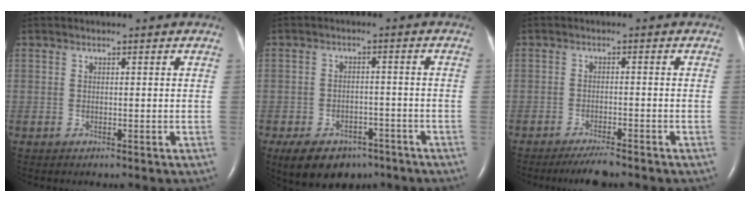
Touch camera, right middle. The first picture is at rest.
{"total": 9.6, "force": [-6.5, 5.7, 4.1], "torque": [-0.069, 0.007, -0.094]}
{"total": 3.9, "force": [-3.3, 0.3, 1.9], "torque": [-0.038, -0.010, -0.056]}